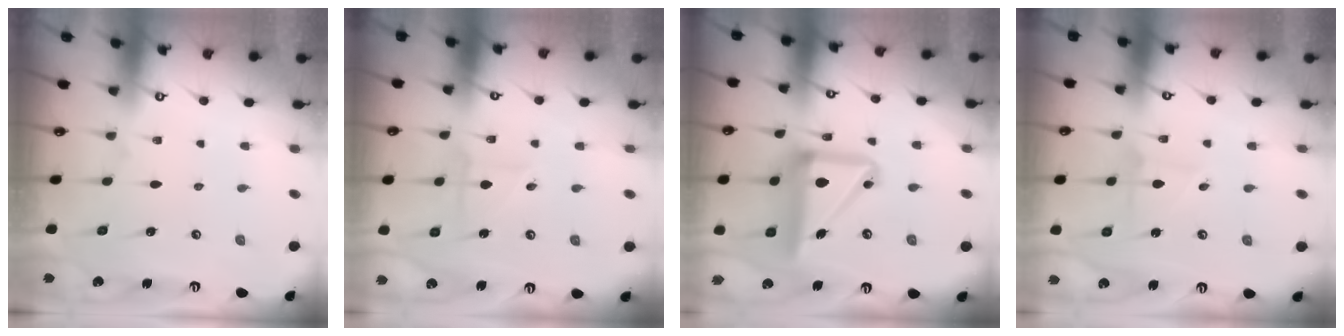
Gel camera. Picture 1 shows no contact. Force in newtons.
{"total": 3.0, "press": 3.0, "slide": 0.3}
{"total": 15.4, "press": 15.3, "slide": 2.1}
{"total": 2.2, "press": 2.2, "slide": 0.1}